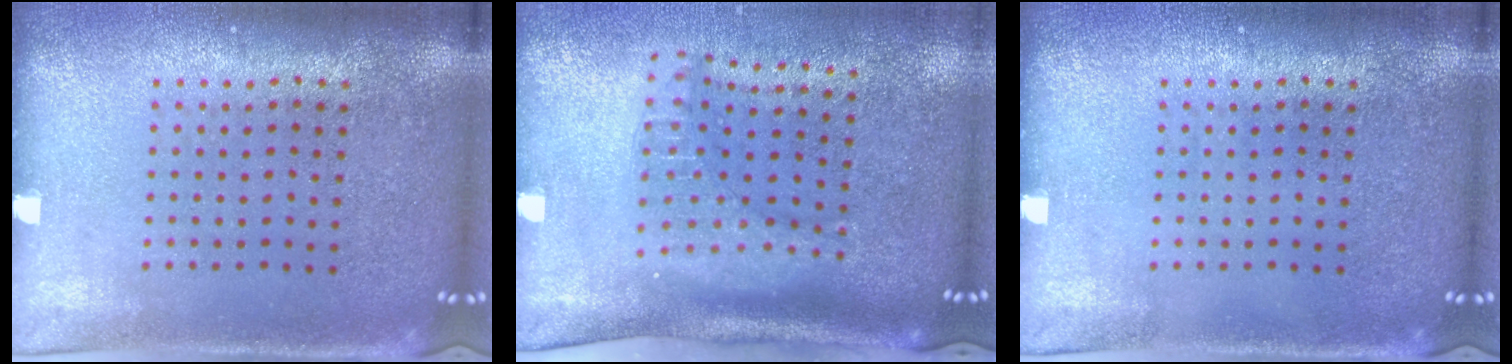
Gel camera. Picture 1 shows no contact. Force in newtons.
{"total": 2.2, "press": 1.7, "slide": 1.5}
{"total": 0.0}